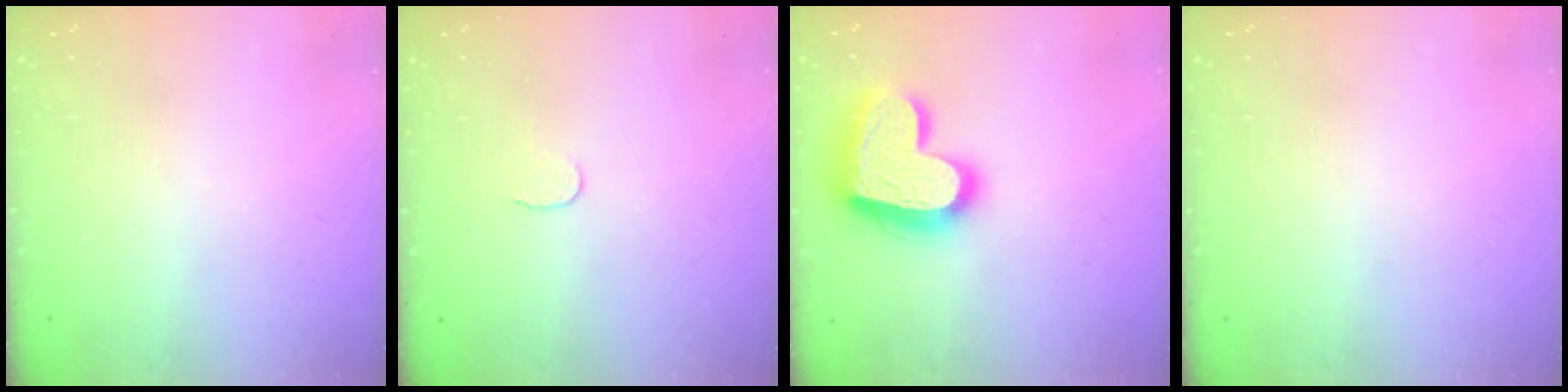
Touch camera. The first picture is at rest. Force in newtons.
{"total": 3.6, "press": 3.6, "slide": 0.4}
{"total": 19.9, "press": 19.9, "slide": 1.1}
{"total": 0.0}